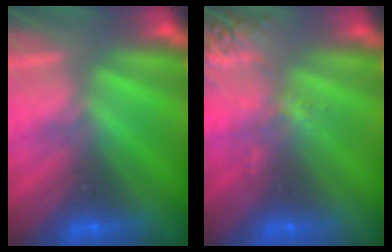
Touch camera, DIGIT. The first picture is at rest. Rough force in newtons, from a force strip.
{"total": 2.6}